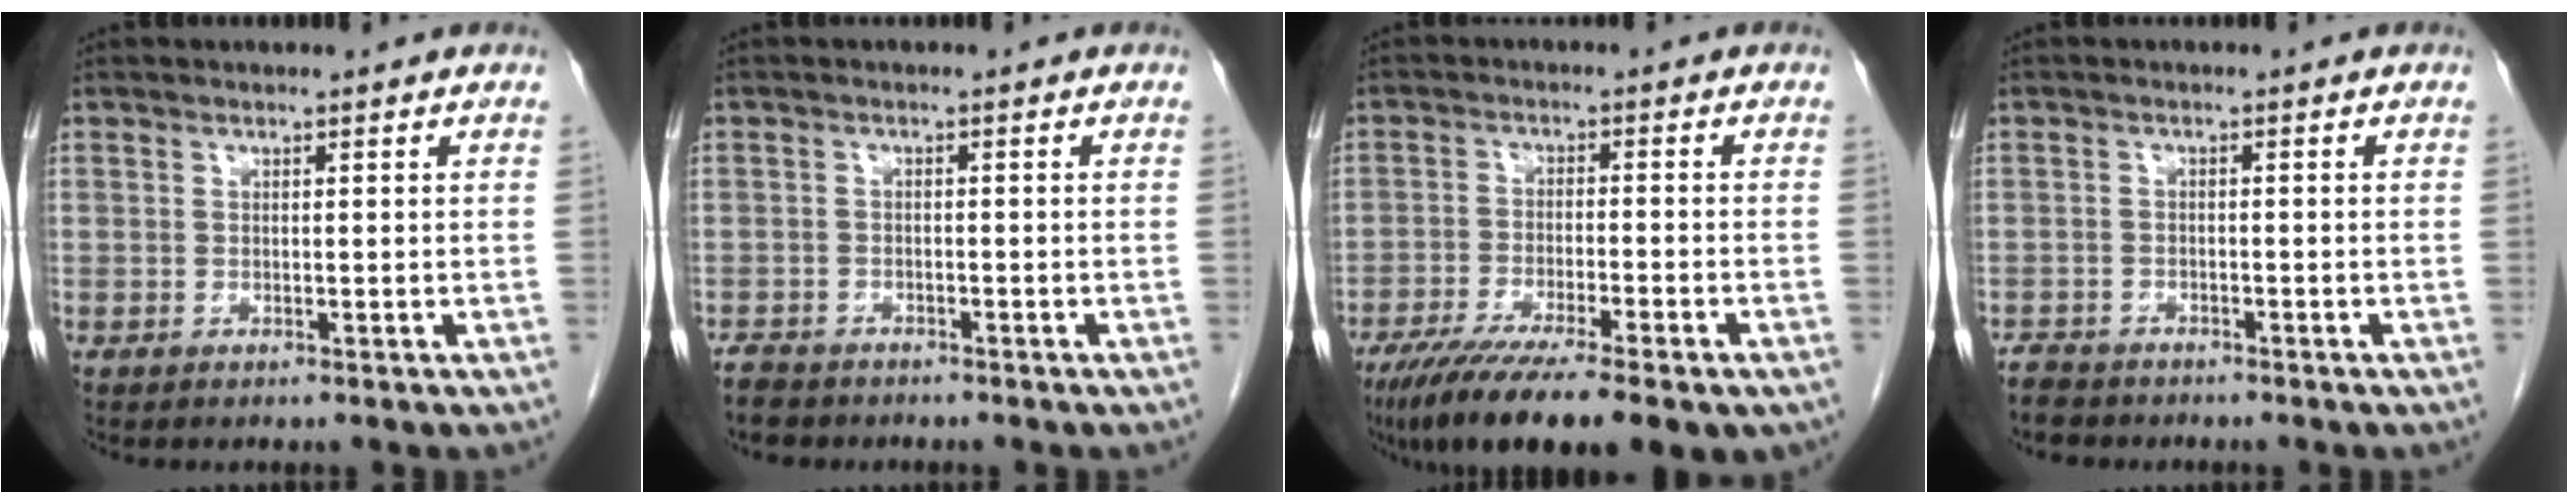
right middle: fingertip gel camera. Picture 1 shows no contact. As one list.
[{"total": 3.6, "force": [-3.2, 1.6, 0.7], "torque": [-0.016, -0.003, -0.052]}, {"total": 17.1, "force": [-12.1, 3.5, 11.6], "torque": [-0.166, -0.030, -0.187]}, {"total": 3.4, "force": [-3.1, 1.3, 0.4], "torque": [-0.011, -0.004, -0.054]}]